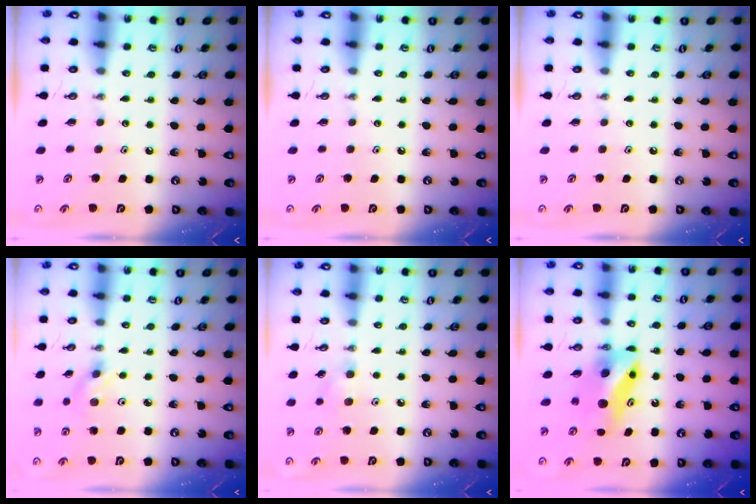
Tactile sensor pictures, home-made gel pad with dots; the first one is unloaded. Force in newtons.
{"total": 0.0}
{"total": 0.0}
{"total": 3.6, "press": 3.3, "slide": 1.4}
{"total": 6.4, "press": 6.2, "slide": 1.4}
{"total": 8.1, "press": 7.3, "slide": 3.5}